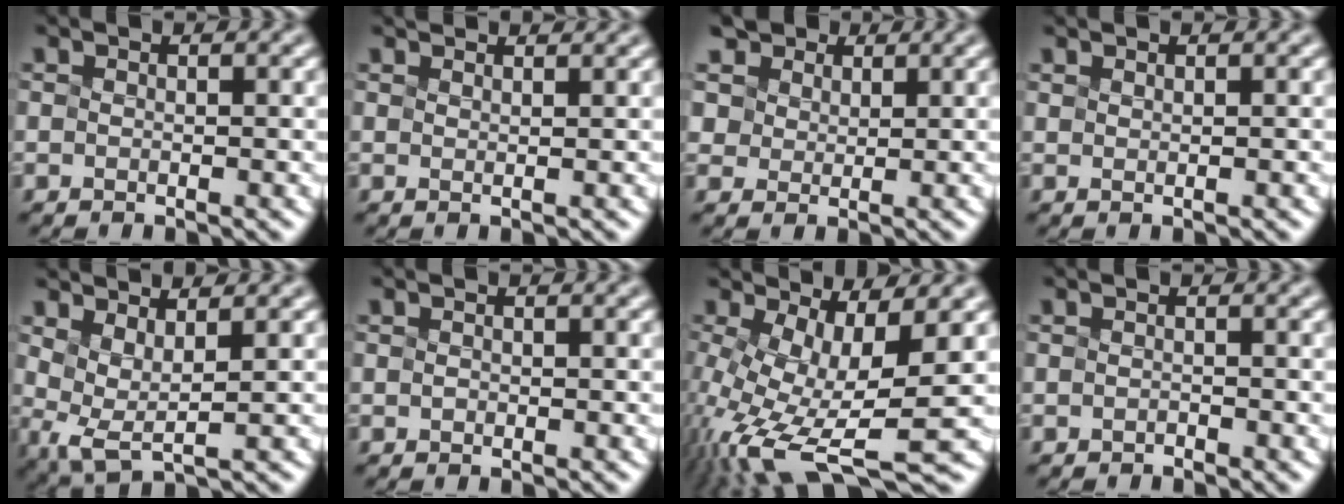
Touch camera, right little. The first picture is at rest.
{"total": 2.9, "force": [2.6, 0.9, 1.0], "torque": [-0.003, 0.031, 0.024]}
{"total": 3.9, "force": [2.8, 2.6, 0.7], "torque": [-0.059, 0.008, 0.072]}
{"total": 2.0, "force": [1.3, 1.1, 1.1], "torque": [-0.012, 0.023, 0.015]}
{"total": 2.0, "force": [0.8, 0.2, 1.8], "torque": [-0.052, 0.004, 0.039]}
{"total": 0.8, "force": [-0.4, -0.4, -0.6], "torque": [-0.003, 0.001, 0.011]}
{"total": 10.4, "force": [-3.2, 2.5, 9.5], "torque": [-0.195, -0.006, -0.029]}
{"total": 1.2, "force": [-1.0, -0.5, -0.6], "torque": [-0.002, -0.002, 0.002]}